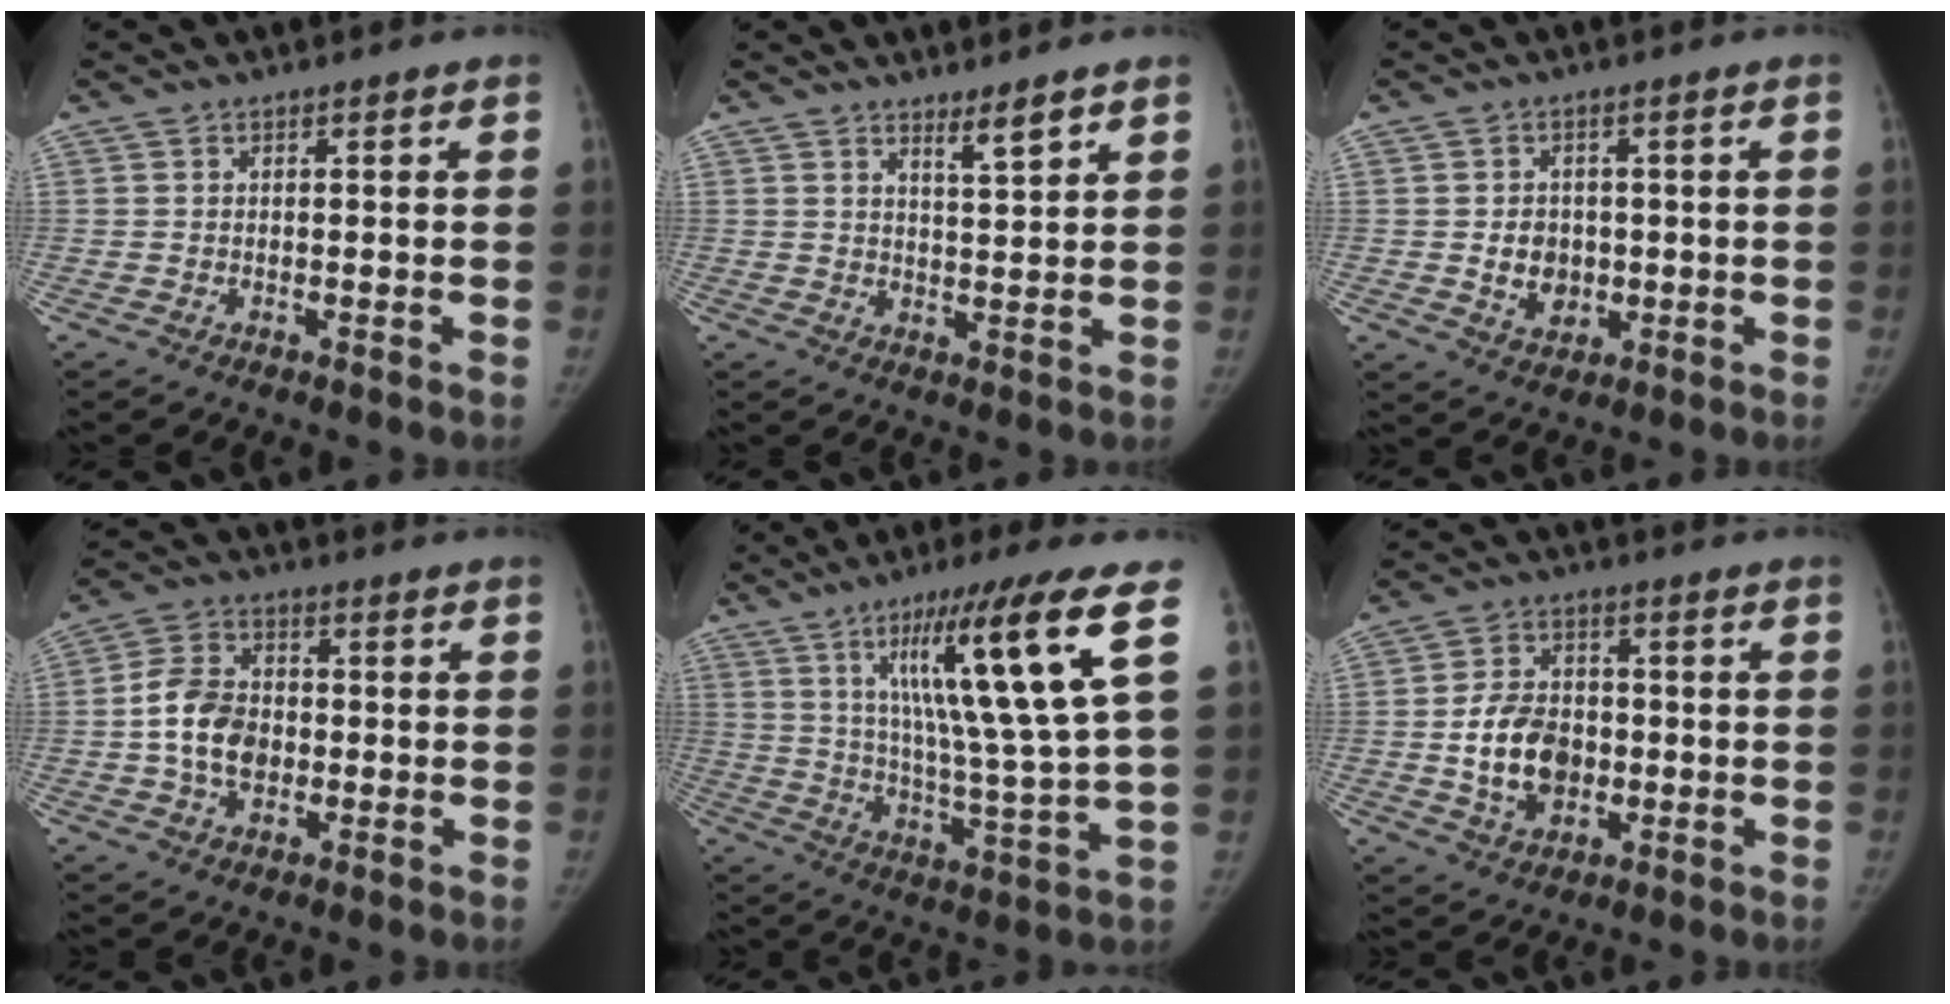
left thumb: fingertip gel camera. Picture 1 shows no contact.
{"total": 3.9, "force": [2.9, 0.3, 2.5], "torque": [-0.037, -0.030, 0.050]}
{"total": 5.8, "force": [-0.3, 4.8, 3.2], "torque": [-0.028, 0.000, 0.004]}
{"total": 10.1, "force": [-1.2, 7.2, 6.9], "torque": [-0.111, 0.018, -0.028]}
{"total": 20.1, "force": [8.1, 1.4, 18.3], "torque": [-0.297, -0.043, 0.129]}
{"total": 11.5, "force": [-1.5, 8.3, 7.8], "torque": [-0.112, 0.012, -0.023]}